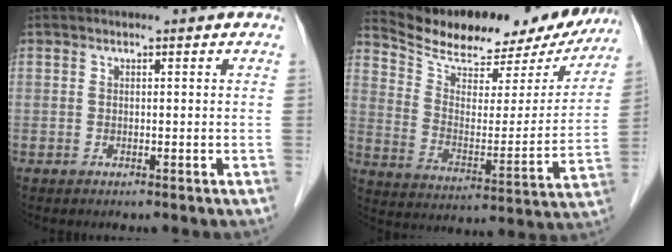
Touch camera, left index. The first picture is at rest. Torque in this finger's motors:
{"motor_torque": [-0.04, -0.70, 0.42, 0.06]}